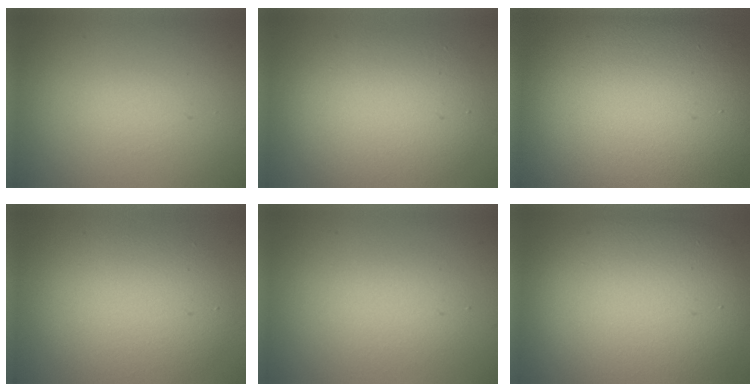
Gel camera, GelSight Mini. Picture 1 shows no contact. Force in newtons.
{"total": 6.6, "press": 6.6, "slide": 0.5}
{"total": 17.1, "press": 17.1, "slide": 1.1}
{"total": 5.7, "press": 5.7, "slide": 0.1}
{"total": 2.5, "press": 2.5, "slide": 0.2}
{"total": 12.4, "press": 12.3, "slide": 1.1}